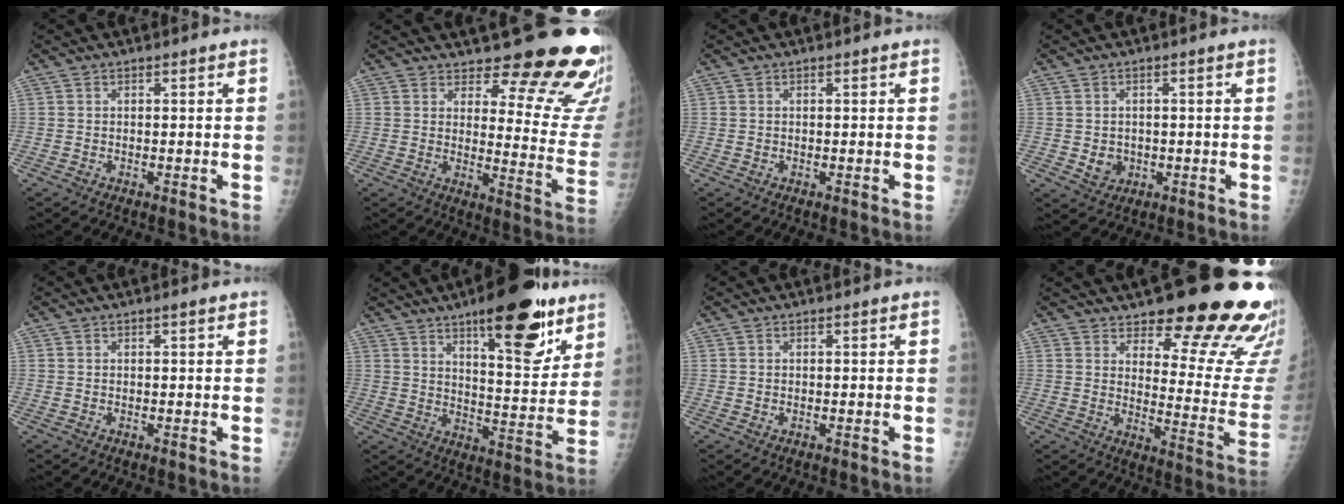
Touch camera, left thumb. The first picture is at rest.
{"total": 18.3, "force": [15.1, 5.3, 8.7], "torque": [-0.060, -0.137, 0.175]}
{"total": 0.0}
{"total": 3.8, "force": [-0.5, 3.3, 1.7], "torque": [-0.011, 0.001, 0.001]}
{"total": 0.9, "force": [0.4, 0.4, 0.7], "torque": [-0.006, 0.002, 0.005]}
{"total": 19.5, "force": [11.8, 6.4, 14.2], "torque": [-0.160, -0.065, 0.174]}
{"total": 0.5, "force": [0.1, 0.4, 0.3], "torque": [0.000, 0.000, 0.000]}
{"total": 23.0, "force": [17.3, 6.7, 13.5], "torque": [-0.123, -0.122, 0.218]}